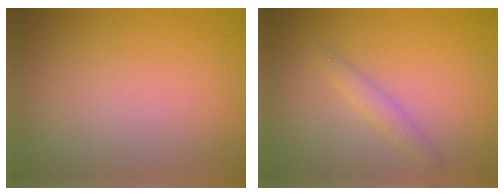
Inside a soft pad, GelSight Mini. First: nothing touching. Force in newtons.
{"total": 1.4, "press": 1.4, "slide": 0.0}